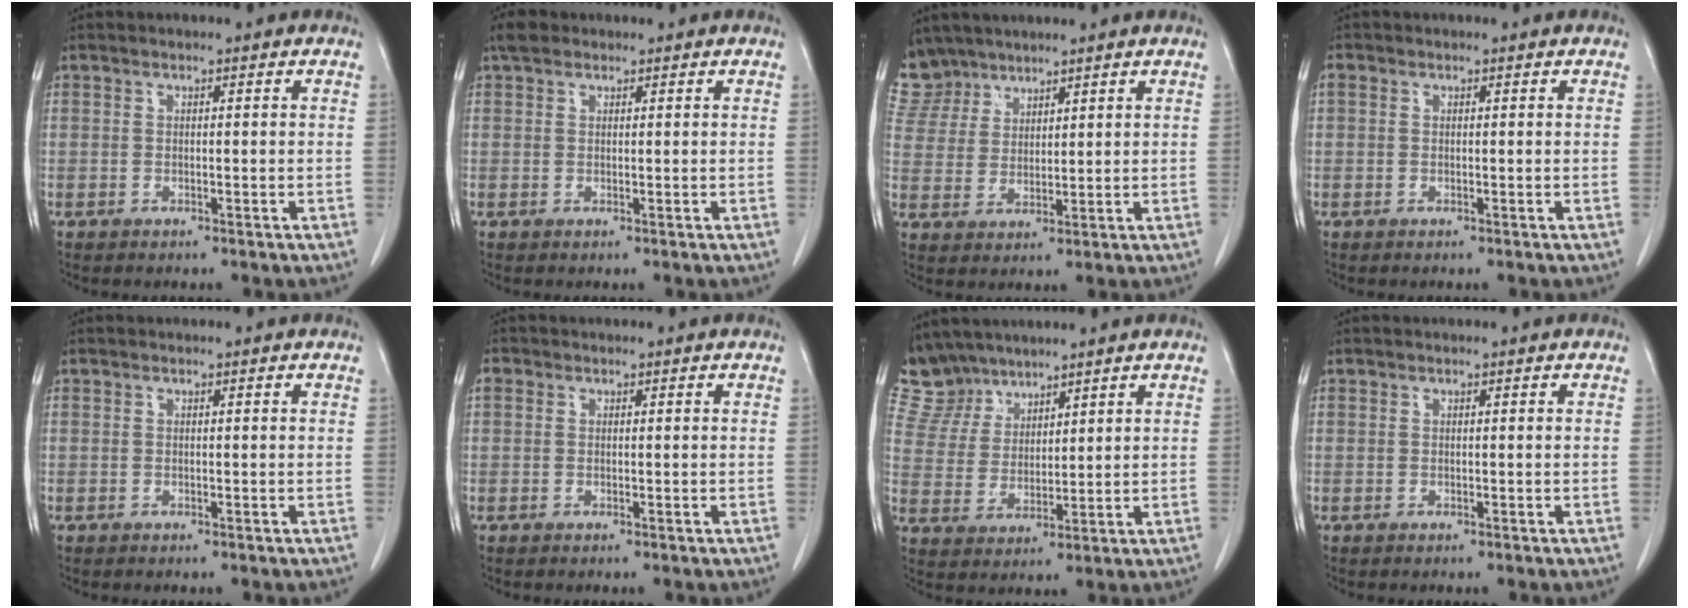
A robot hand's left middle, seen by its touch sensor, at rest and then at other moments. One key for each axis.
{"total": 2.0, "fx": 1.4, "fy": 1.2, "fz": 0.7, "tx": -0.015, "ty": 0.016, "tz": 0.022}
{"total": 9.1, "fx": 7.7, "fy": 4.8, "fz": 0.5, "tx": -0.019, "ty": 0.009, "tz": 0.163}
{"total": 0.6, "fx": 0.2, "fy": 0.5, "fz": 0.3, "tx": -0.007, "ty": 0.008, "tz": 0.003}
{"total": 0.0}
{"total": 1.1, "fx": 0.4, "fy": 0.9, "fz": 0.4, "tx": -0.005, "ty": 0.012, "tz": 0.007}
{"total": 8.1, "fx": 7.3, "fy": 3.4, "fz": 0.3, "tx": -0.013, "ty": 0.011, "tz": 0.157}
{"total": 0.0}